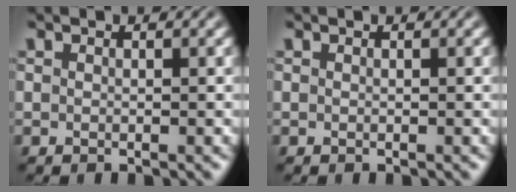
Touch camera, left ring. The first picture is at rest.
{"total": 0.0}